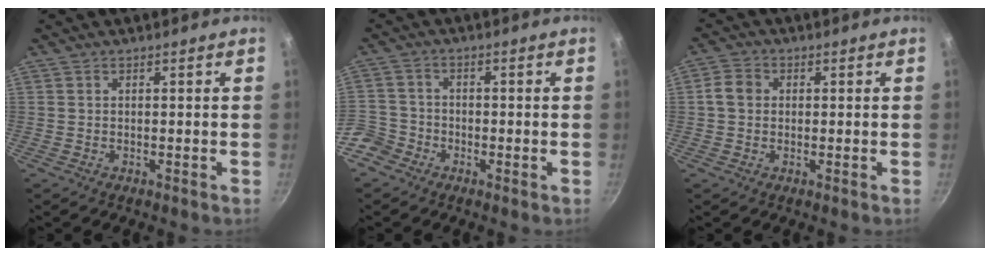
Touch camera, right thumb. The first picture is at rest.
{"total": 6.6, "force": [-3.7, 5.2, 1.8], "torque": [-0.027, 0.043, -0.079]}
{"total": 3.7, "force": [0.2, 3.1, 2.0], "torque": [-0.029, 0.006, -0.006]}